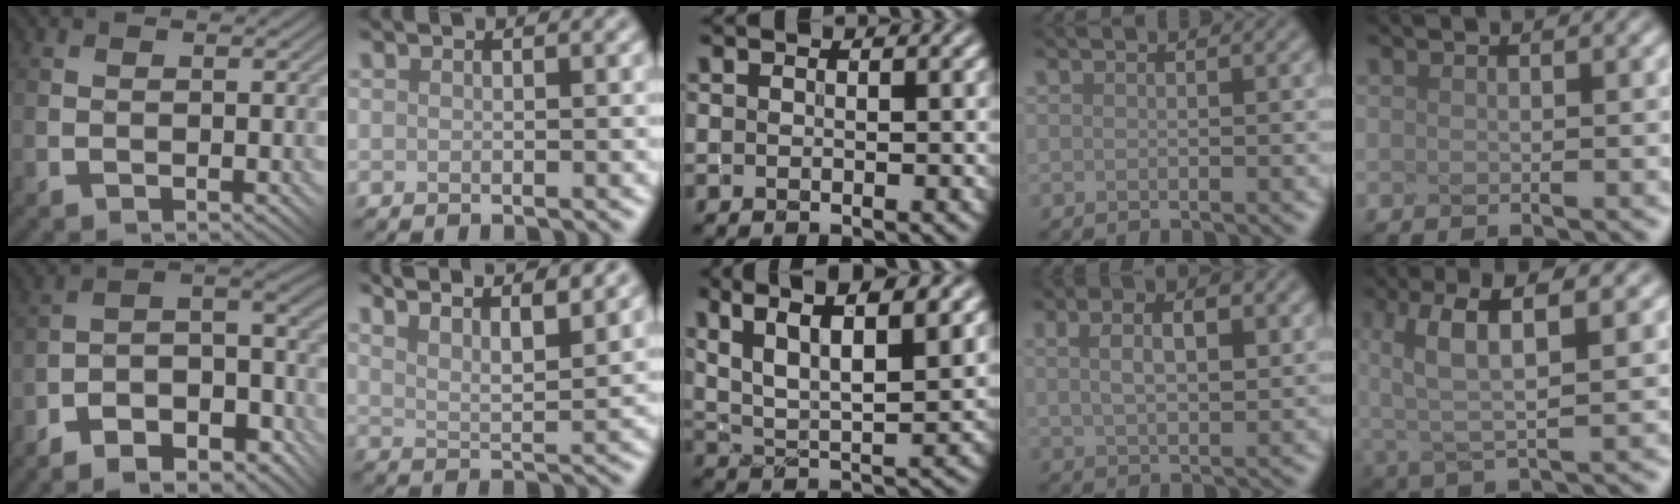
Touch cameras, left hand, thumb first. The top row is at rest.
{"thumb": {"total": 10.3, "force": [-7.0, 4.1, 6.2], "torque": [-0.103, -0.006, -0.125]}, "index": {"total": 9.5, "force": [7.6, 2.5, 5.1], "torque": [-0.053, 0.022, 0.073]}, "middle": {"total": 7.2, "force": [4.2, 2.0, 5.5], "torque": [-0.101, 0.005, 0.080]}, "ring": {"total": 5.3, "force": [1.7, 2.9, 4.2], "torque": [-0.073, 0.004, 0.023]}, "little": {"total": 4.4, "force": [0.7, 0.6, 4.4], "torque": [-0.122, 0.003, 0.048]}}